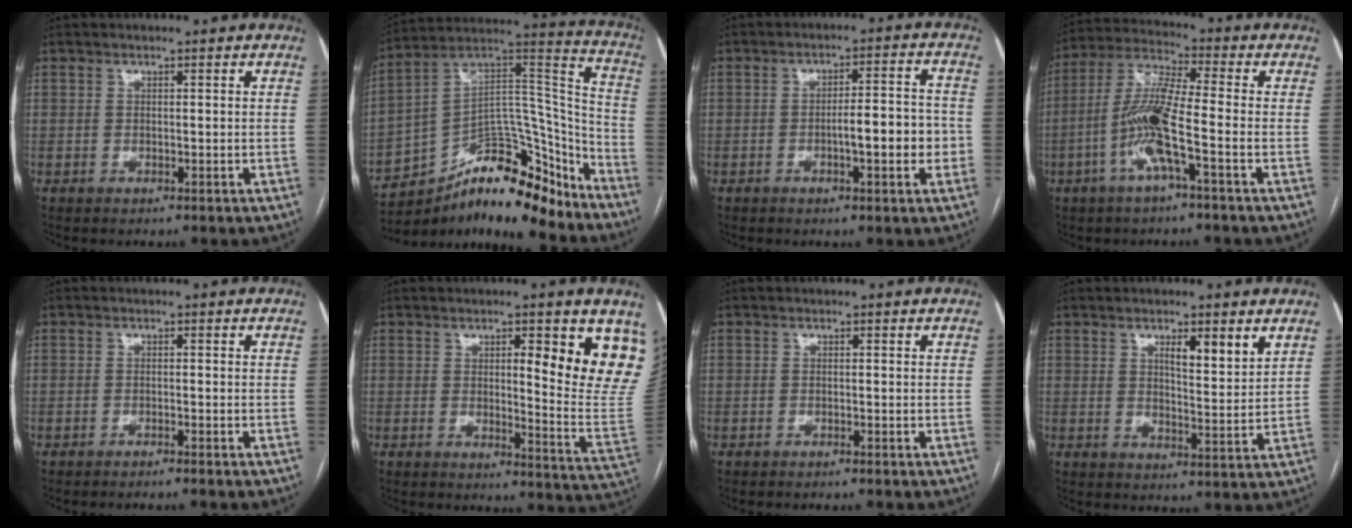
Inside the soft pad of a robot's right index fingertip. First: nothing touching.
{"total": 23.8, "force": [-18.3, 8.1, 12.9], "torque": [-0.194, 0.046, -0.292]}
{"total": 7.6, "force": [-1.9, 1.6, 7.2], "torque": [-0.106, 0.018, -0.025]}
{"total": 10.3, "force": [-3.3, 0.3, 9.8], "torque": [-0.207, 0.006, -0.072]}
{"total": 2.6, "force": [-2.3, -0.7, 1.1], "torque": [-0.007, 0.004, -0.031]}
{"total": 13.9, "force": [6.2, 2.0, 12.3], "torque": [-0.120, -0.034, 0.069]}
{"total": 1.4, "force": [-1.2, -0.3, 0.6], "torque": [-0.006, 0.003, -0.017]}
{"total": 5.9, "force": [3.4, 0.8, 4.8], "torque": [-0.073, -0.007, 0.050]}